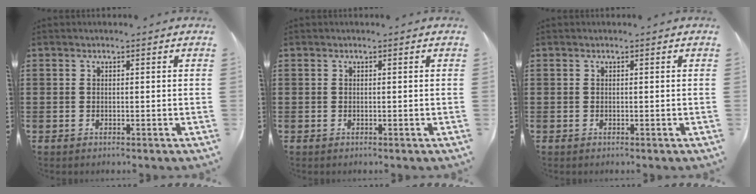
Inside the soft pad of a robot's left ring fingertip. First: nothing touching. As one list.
[{"total": 0.0}, {"total": 0.0}]